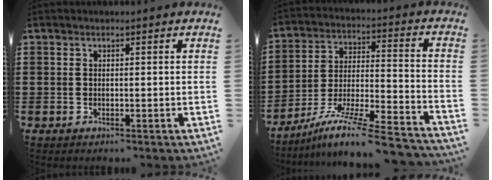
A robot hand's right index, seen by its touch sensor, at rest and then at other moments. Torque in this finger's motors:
{"motor_torque": [1.42, 0.72, -0.20, -0.08]}